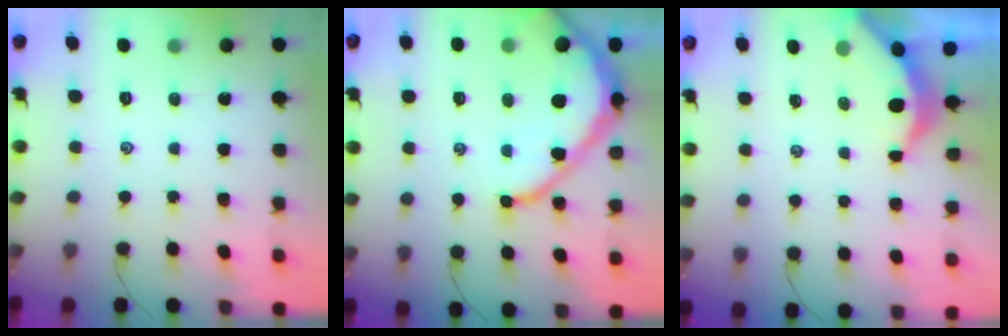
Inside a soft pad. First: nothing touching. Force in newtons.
{"total": 12.2, "press": 12.1, "slide": 1.4}
{"total": 3.8, "press": 3.8, "slide": 0.5}